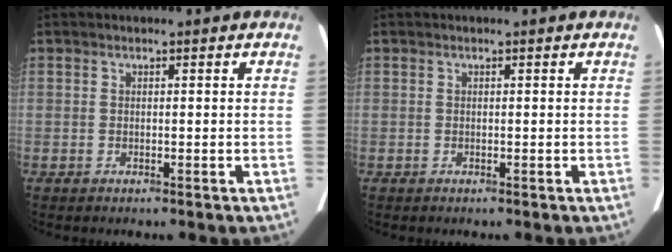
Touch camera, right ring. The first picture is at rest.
{"total": 0.0}